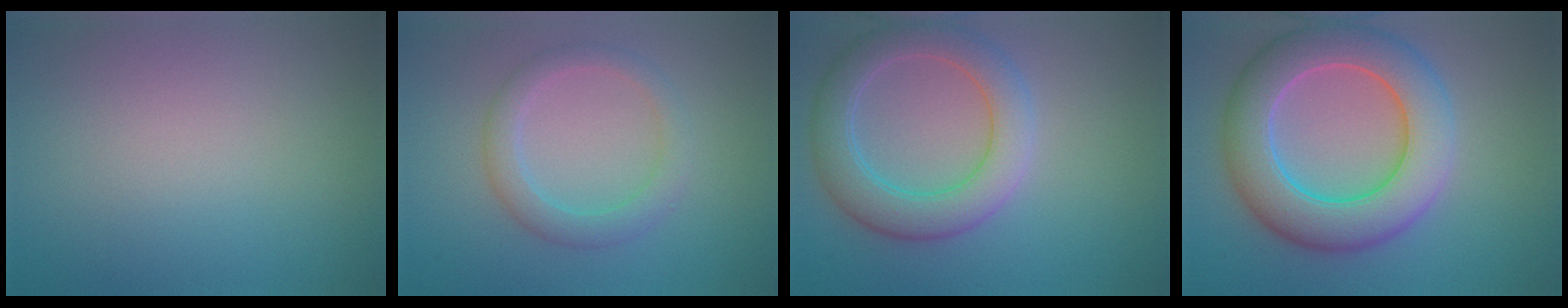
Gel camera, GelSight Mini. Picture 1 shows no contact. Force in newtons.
{"total": 1.9, "press": 1.9, "slide": 0.2}
{"total": 5.6, "press": 5.6, "slide": 0.6}
{"total": 9.1, "press": 9.1, "slide": 0.6}